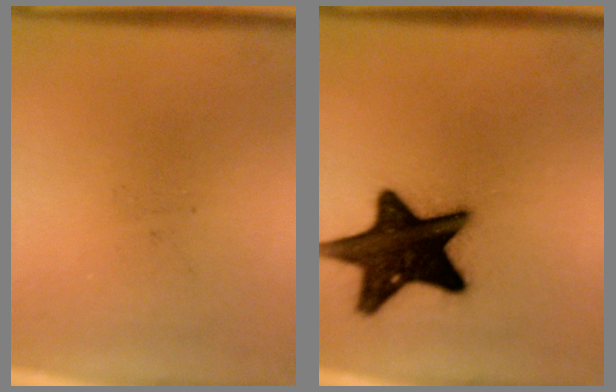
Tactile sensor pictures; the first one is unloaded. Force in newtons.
{"total": 18.3}